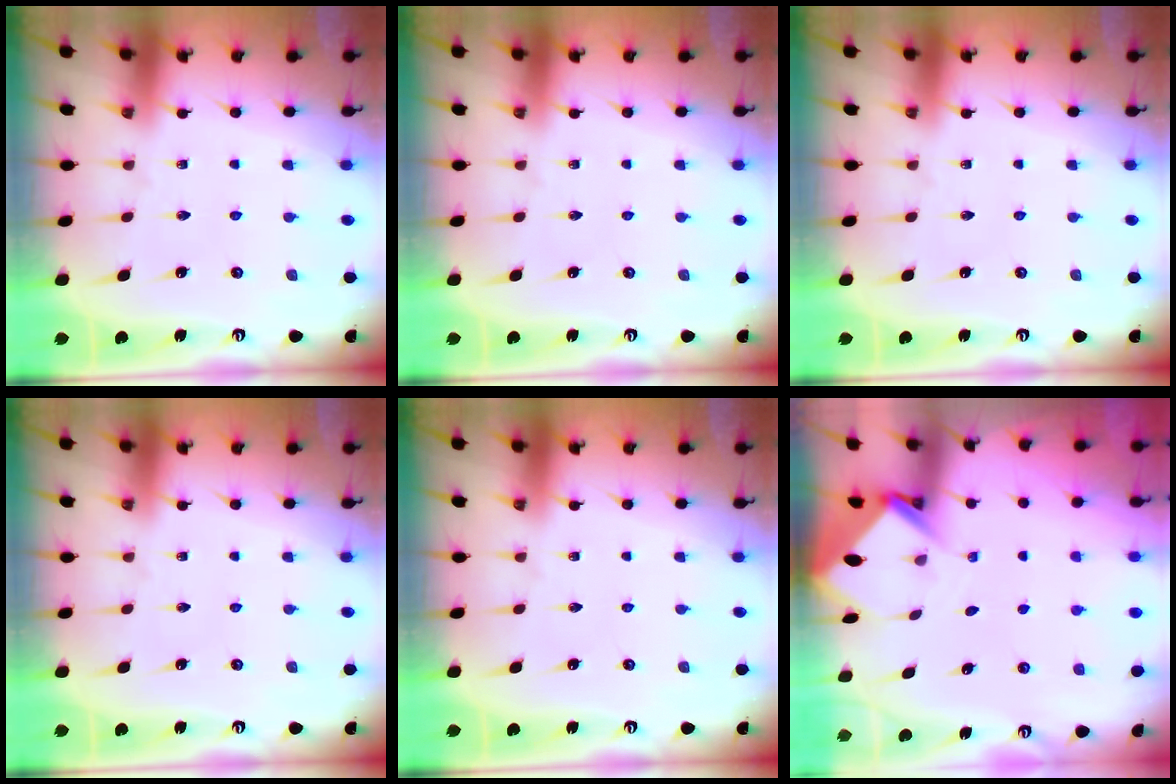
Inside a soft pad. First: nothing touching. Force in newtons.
{"total": 0.0}
{"total": 0.0}
{"total": 0.0}
{"total": 0.0}
{"total": 3.6, "press": 3.6, "slide": 0.2}